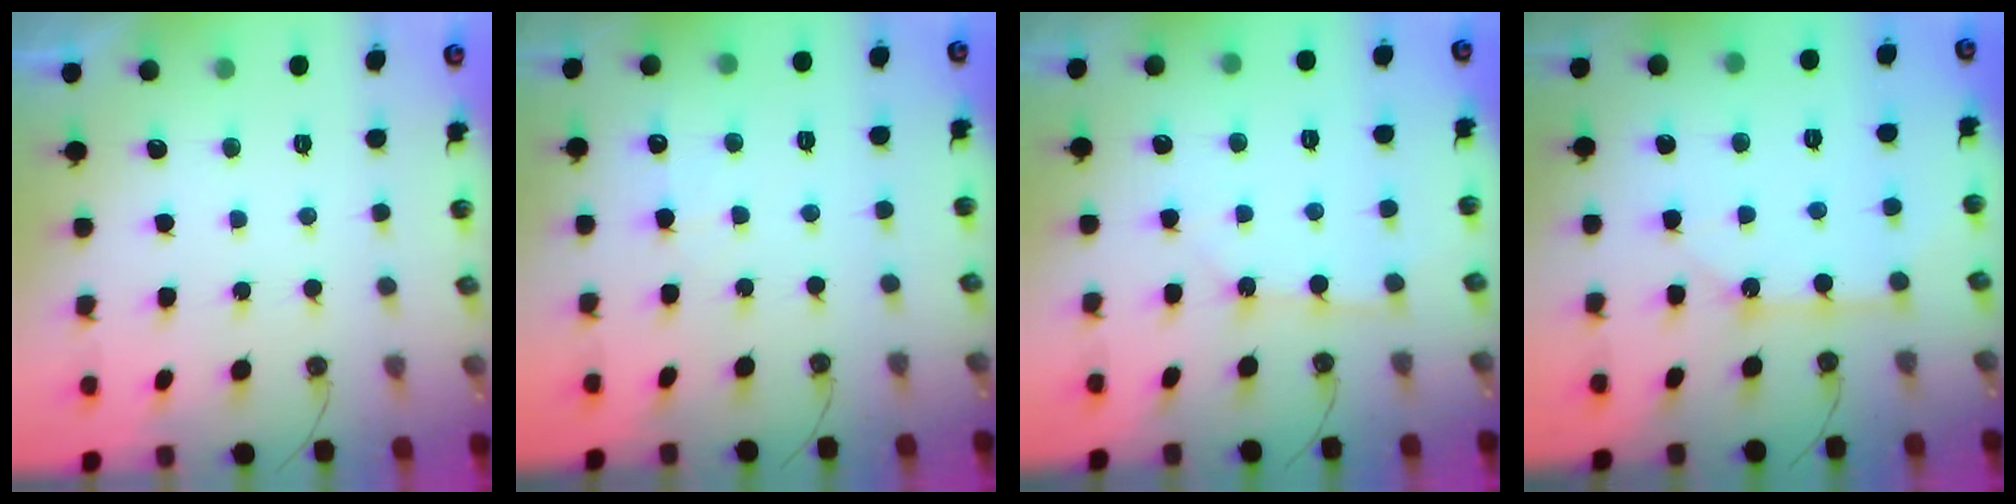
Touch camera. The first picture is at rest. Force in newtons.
{"total": 4.2, "press": 4.2, "slide": 0.7}
{"total": 2.8, "press": 2.8, "slide": 0.2}
{"total": 9.2, "press": 9.2, "slide": 0.7}